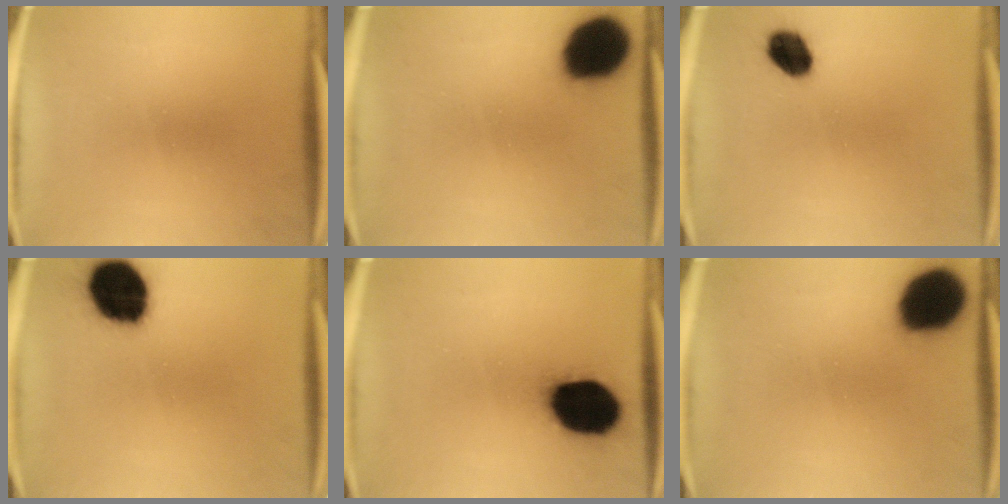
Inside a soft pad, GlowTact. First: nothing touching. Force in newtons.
{"total": 18.0}
{"total": 6.4}
{"total": 17.7}
{"total": 19.7}
{"total": 18.0}